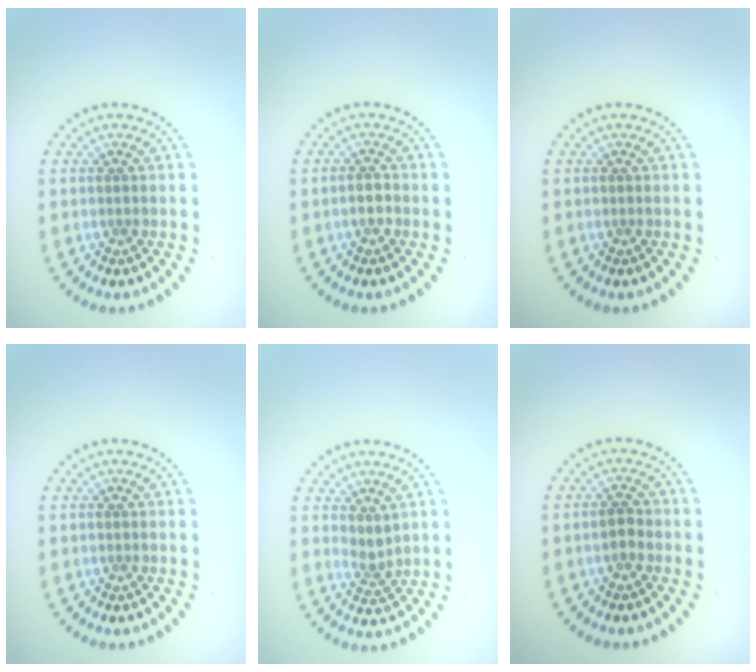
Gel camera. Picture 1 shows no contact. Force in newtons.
{"total": 1.1, "press": 1.0, "slide": 0.5}
{"total": 0.0}
{"total": 0.0}
{"total": 1.8, "press": 1.4, "slide": 1.1}
{"total": 1.5, "press": 1.4, "slide": 0.2}